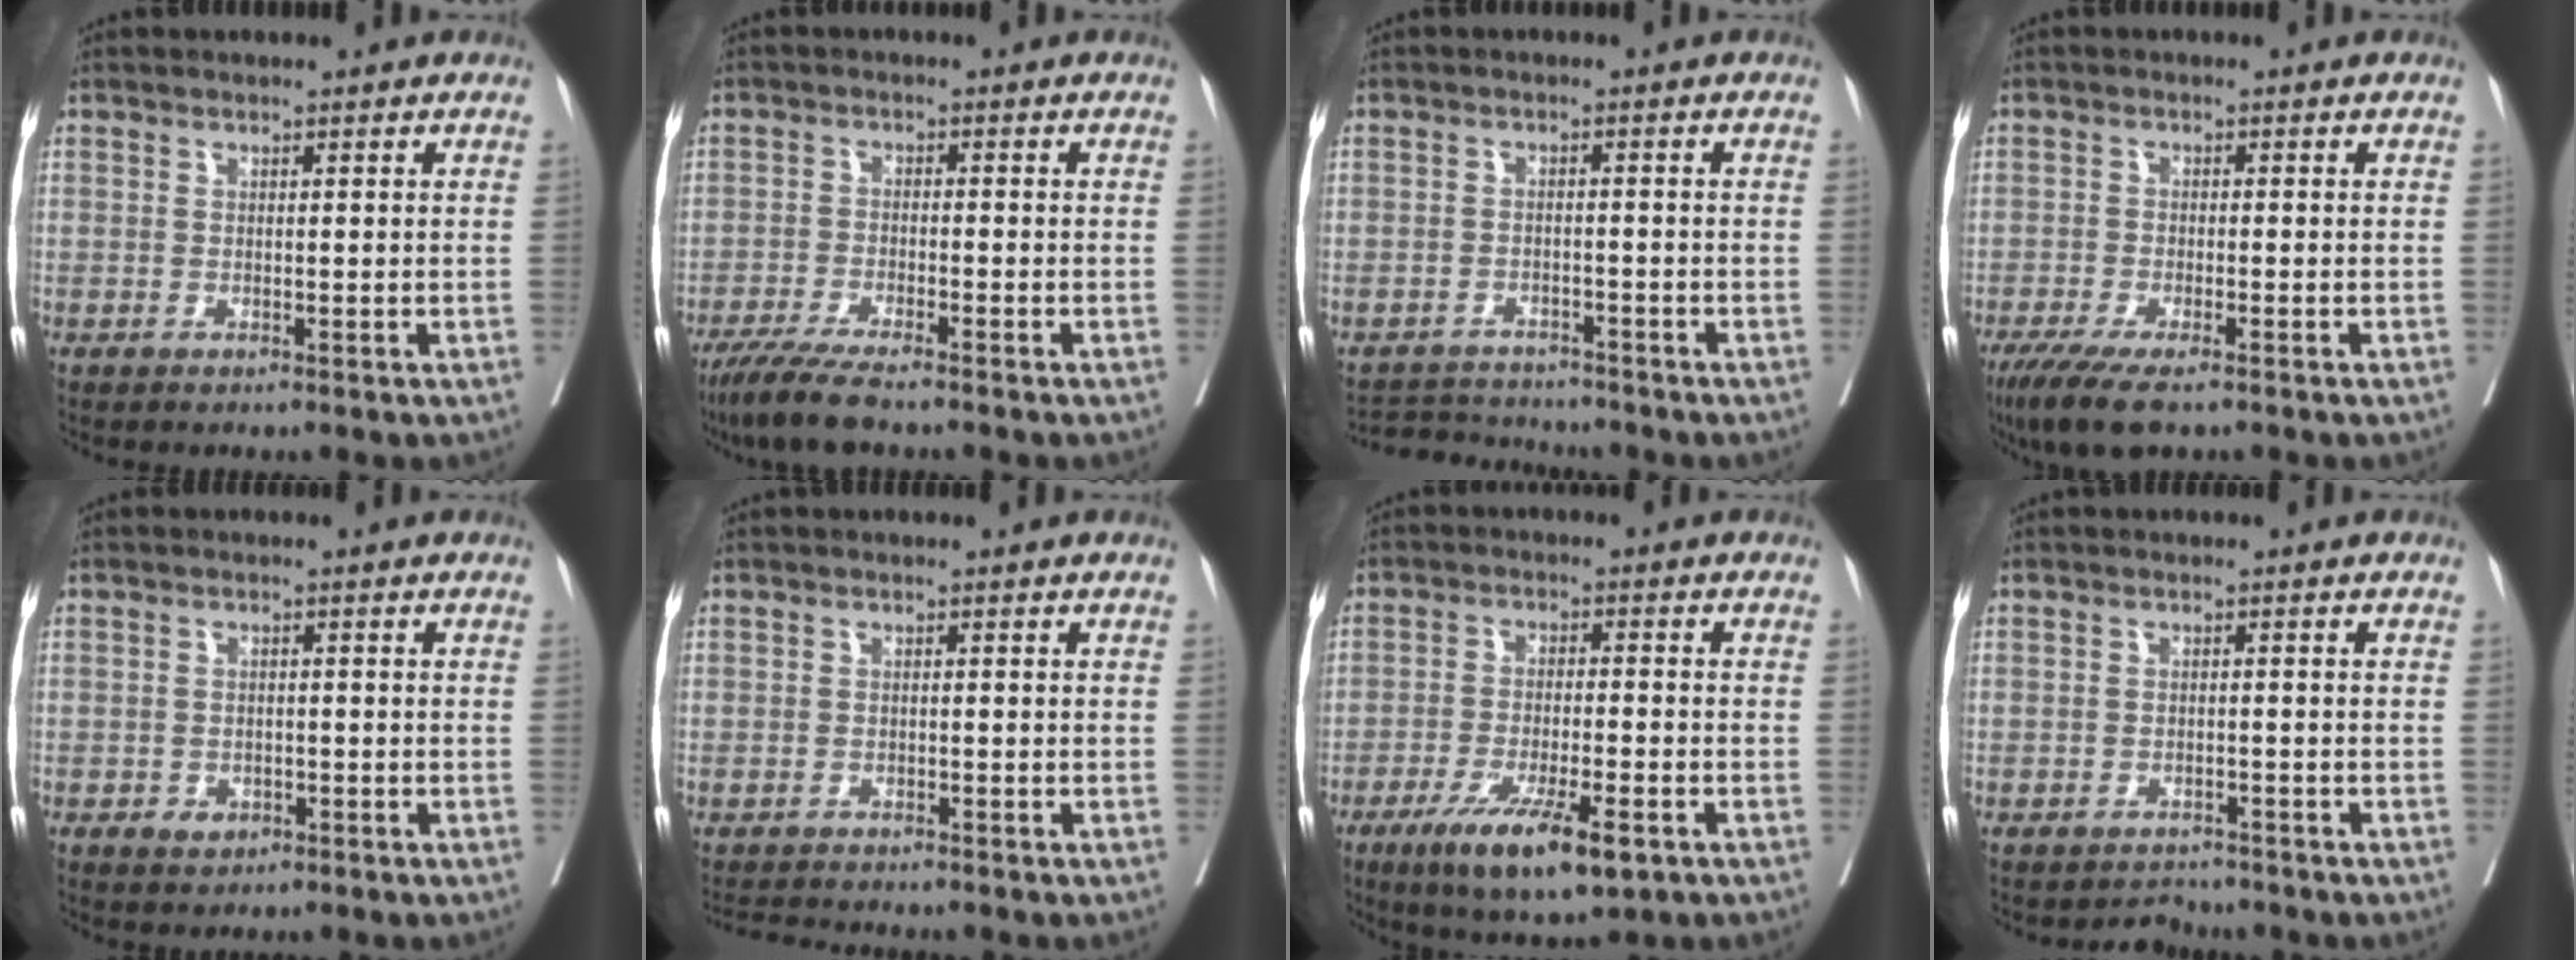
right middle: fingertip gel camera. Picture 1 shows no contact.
{"total": 6.7, "force": [-5.4, 0.2, 4.0], "torque": [-0.068, -0.019, -0.096]}
{"total": 5.2, "force": [-5.2, 0.6, -0.3], "torque": [0.005, 0.004, -0.084]}
{"total": 7.2, "force": [-5.1, 1.5, 4.9], "torque": [-0.080, -0.018, -0.084]}
{"total": 2.0, "force": [-1.0, 1.5, 0.8], "torque": [-0.010, 0.004, -0.009]}
{"total": 2.4, "force": [-2.4, -0.1, -0.1], "torque": [0.004, -0.013, -0.040]}
{"total": 10.6, "force": [-5.9, 2.1, 8.5], "torque": [-0.148, -0.022, -0.091]}
{"total": 2.4, "force": [-2.3, 0.6, -0.6], "torque": [0.007, -0.006, -0.036]}